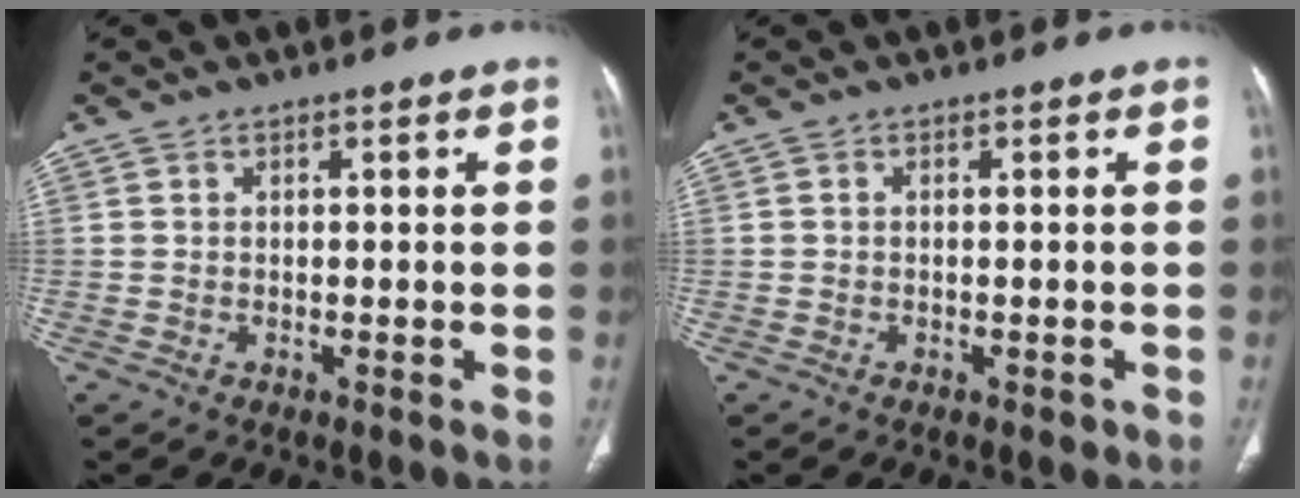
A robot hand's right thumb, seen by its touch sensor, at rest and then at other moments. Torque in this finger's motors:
{"motor_torque": [-0.02, 0.33, -0.37, 0.17, -0.08]}